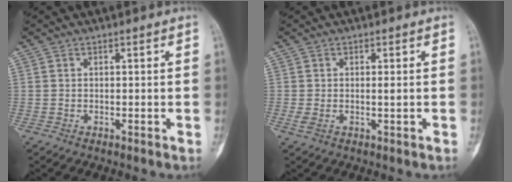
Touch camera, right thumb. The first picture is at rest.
{"total": 2.1, "force": [-0.1, 0.7, 2.0], "torque": [-0.041, 0.000, 0.000]}